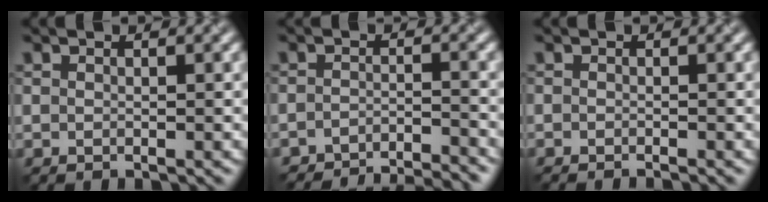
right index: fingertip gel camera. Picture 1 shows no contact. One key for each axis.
{"total": 5.6, "fx": -5.4, "fy": 0.3, "fz": 1.1, "tx": -0.015, "ty": -0.001, "tz": -0.085}
{"total": 0.9, "fx": -0.8, "fy": -0.2, "fz": 0.4, "tx": -0.007, "ty": -0.003, "tz": -0.014}